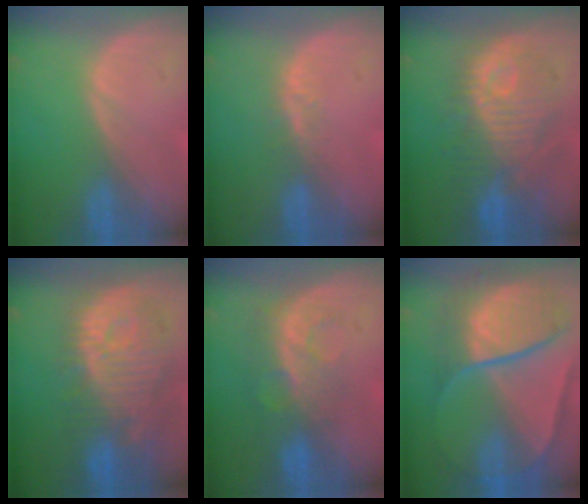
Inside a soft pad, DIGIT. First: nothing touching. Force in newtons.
{"total": 2.4, "press": 1.8, "slide": 1.5}
{"total": 10.5, "press": 10.2, "slide": 2.3}
{"total": 12.2, "press": 11.0, "slide": 5.1}
{"total": 8.2, "press": 6.9, "slide": 4.4}
{"total": 10.8, "press": 10.8, "slide": 1.1}